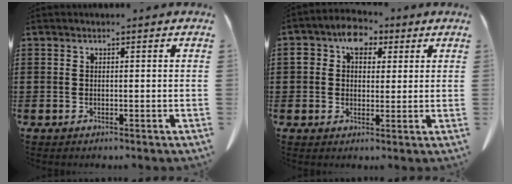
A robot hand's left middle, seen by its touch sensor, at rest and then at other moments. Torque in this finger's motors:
{"motor_torque": [1.63, 0.49, 0.21, 0.08]}